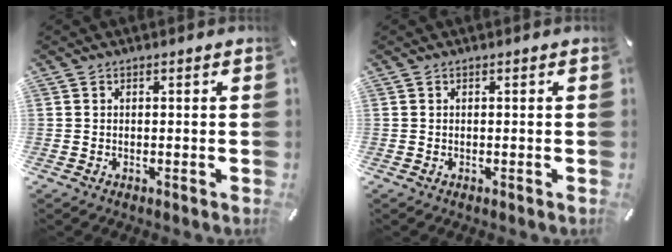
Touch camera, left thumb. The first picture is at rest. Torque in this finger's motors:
{"motor_torque": [-0.14, -0.14, -0.01, 0.11, 0.00]}